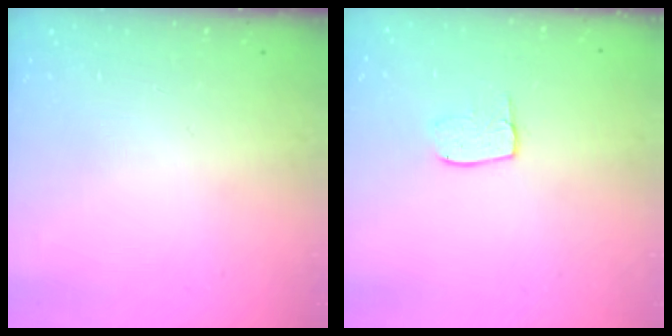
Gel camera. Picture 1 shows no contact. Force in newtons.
{"total": 5.6, "press": 5.6, "slide": 0.3}